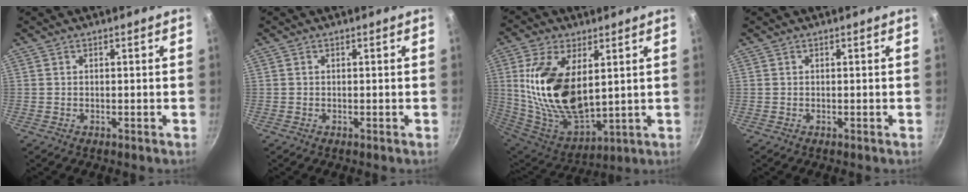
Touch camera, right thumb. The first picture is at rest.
{"total": 0.0}
{"total": 19.5, "force": [4.4, 10.6, 15.8], "torque": [-0.293, -0.034, 0.098]}
{"total": 0.0}